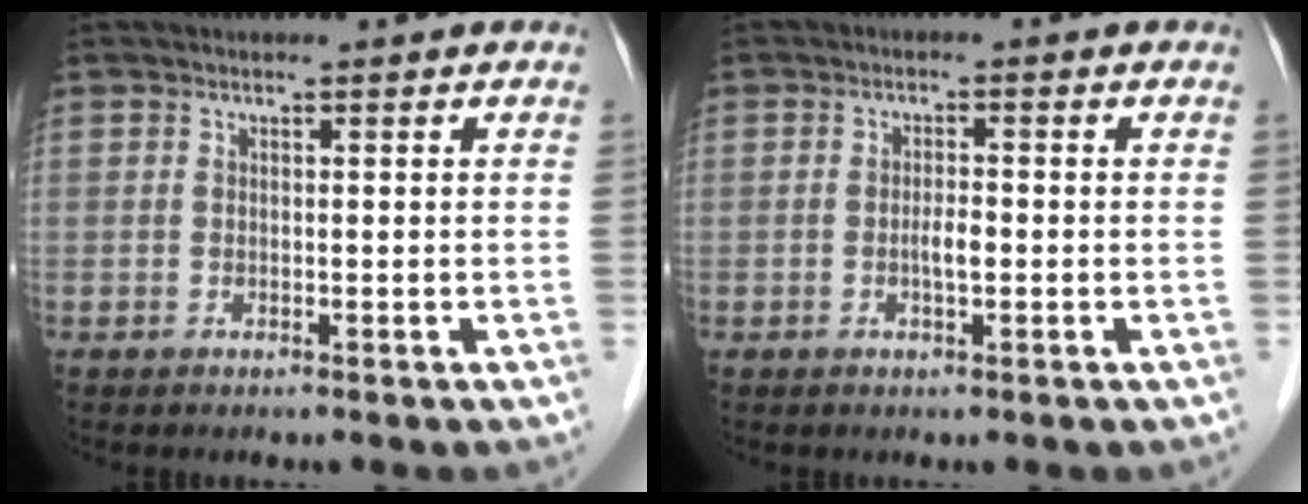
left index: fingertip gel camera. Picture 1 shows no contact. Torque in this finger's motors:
{"motor_torque": [0.34, 0.28, 0.08, 0.02]}